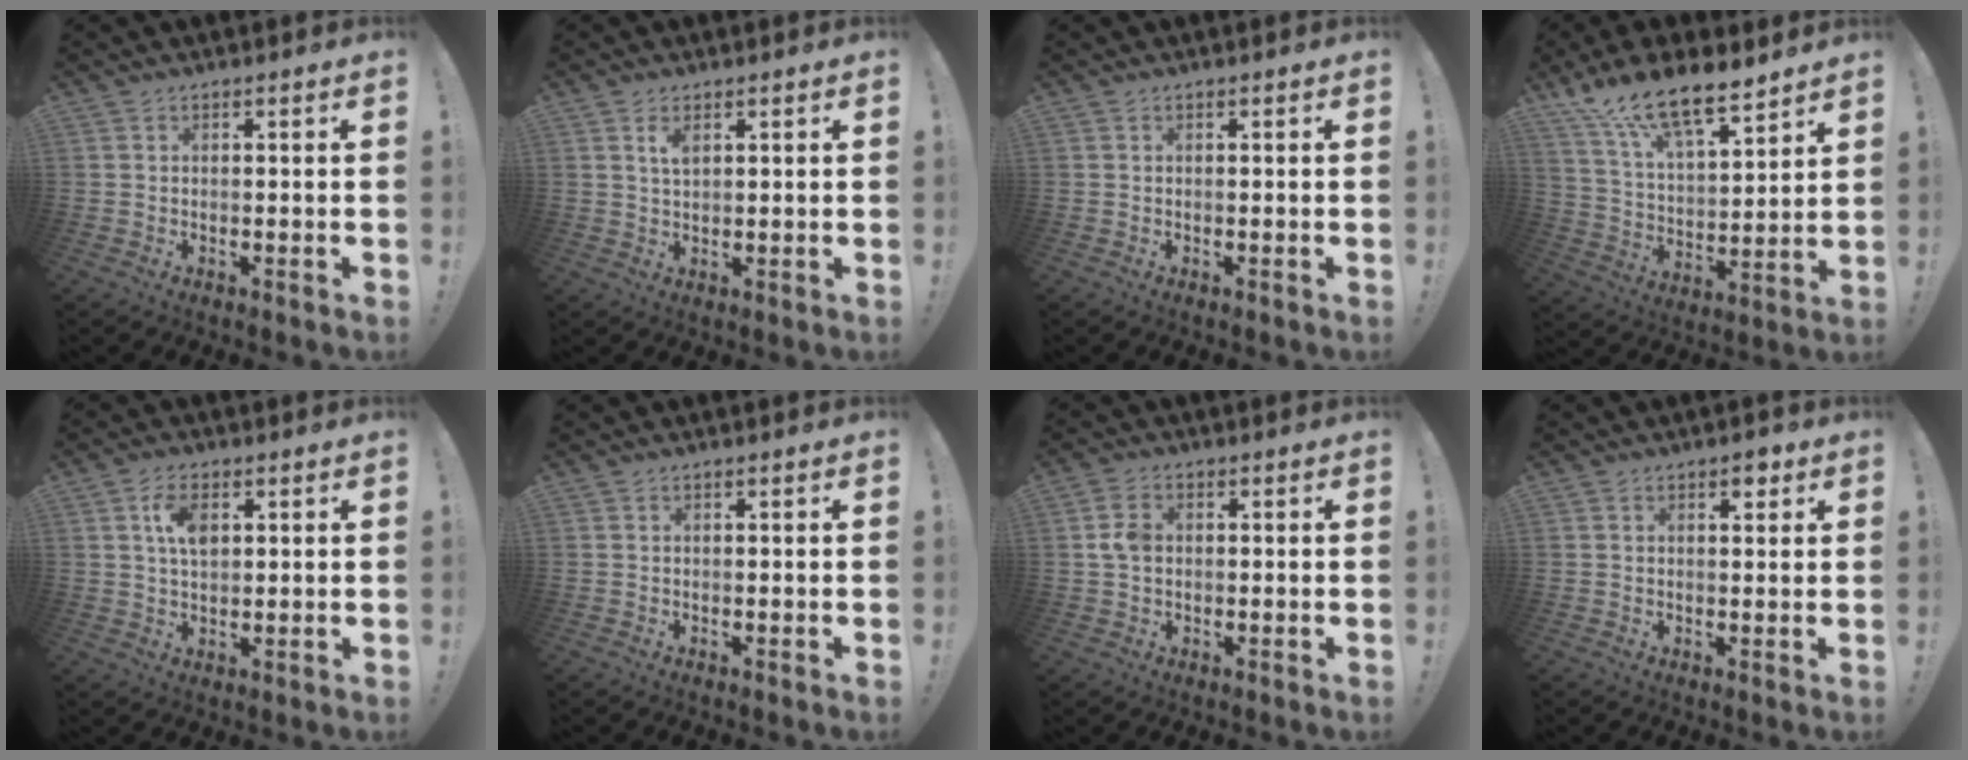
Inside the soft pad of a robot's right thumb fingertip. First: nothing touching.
{"total": 2.9, "force": [1.5, 1.3, 2.2], "torque": [-0.032, -0.007, 0.023]}
{"total": 0.0}
{"total": 15.7, "force": [12.6, 4.8, 8.1], "torque": [-0.147, -0.092, 0.228]}
{"total": 7.2, "force": [2.2, 4.1, 5.5], "torque": [-0.085, 0.000, 0.038]}
{"total": 0.0}
{"total": 4.9, "force": [0.4, 3.6, 3.4], "torque": [-0.064, 0.008, 0.009]}
{"total": 3.3, "force": [2.1, 1.7, 1.9], "torque": [-0.009, -0.010, 0.031]}